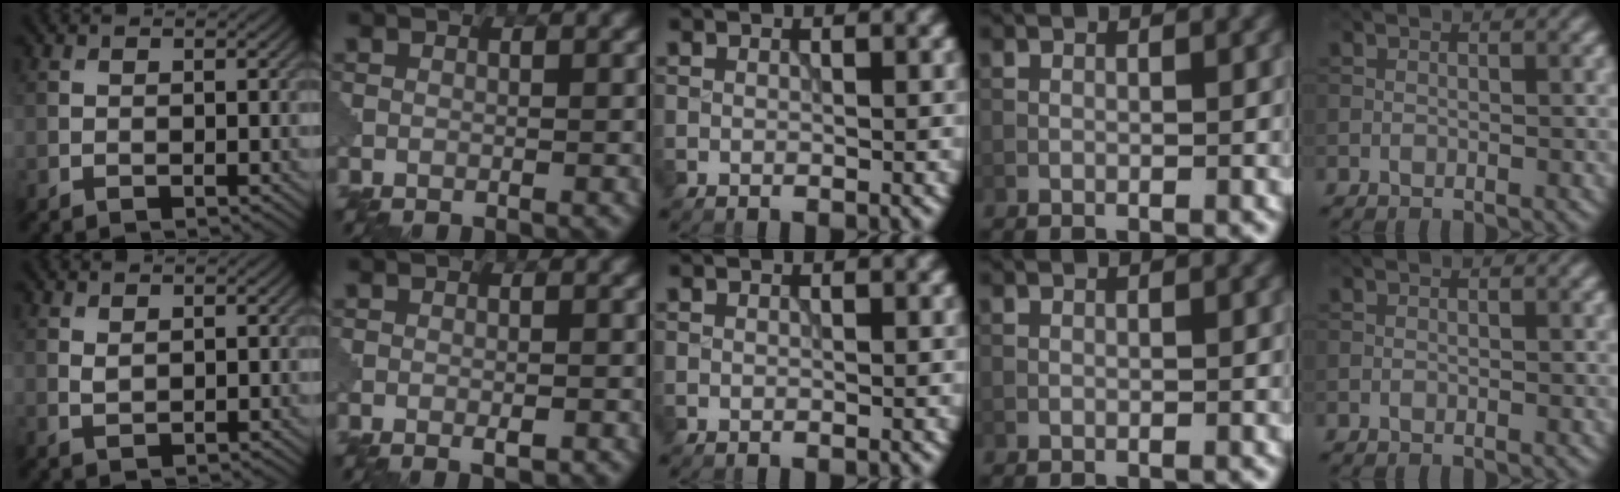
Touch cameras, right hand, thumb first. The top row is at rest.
{"thumb": {"total": 1.1, "force": [0.7, 0.5, 0.6], "torque": [-0.021, -0.003, 0.018]}, "index": {"total": 0.8, "force": [-0.7, -0.1, 0.3], "torque": [-0.004, -0.005, -0.005]}}